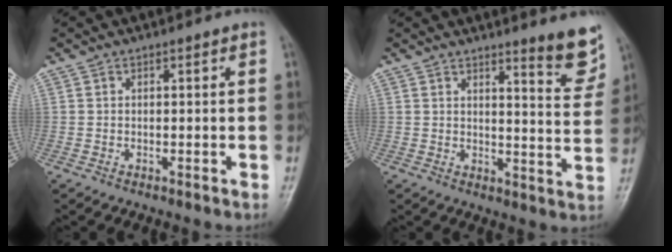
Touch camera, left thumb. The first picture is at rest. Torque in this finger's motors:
{"motor_torque": [0.23, 0.09, -0.08, -0.28, 0.09]}